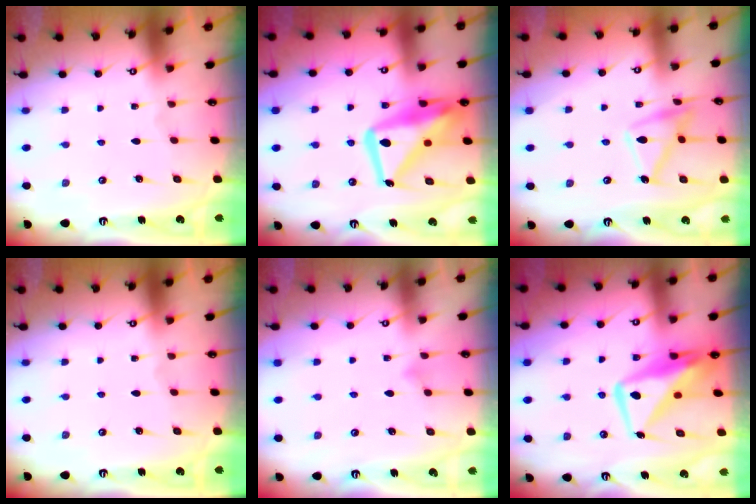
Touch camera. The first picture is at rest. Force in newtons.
{"total": 18.3, "press": 18.2, "slide": 1.8}
{"total": 14.4, "press": 14.4, "slide": 1.1}
{"total": 0.0}
{"total": 5.4, "press": 5.3, "slide": 0.5}
{"total": 12.2, "press": 12.2, "slide": 1.1}